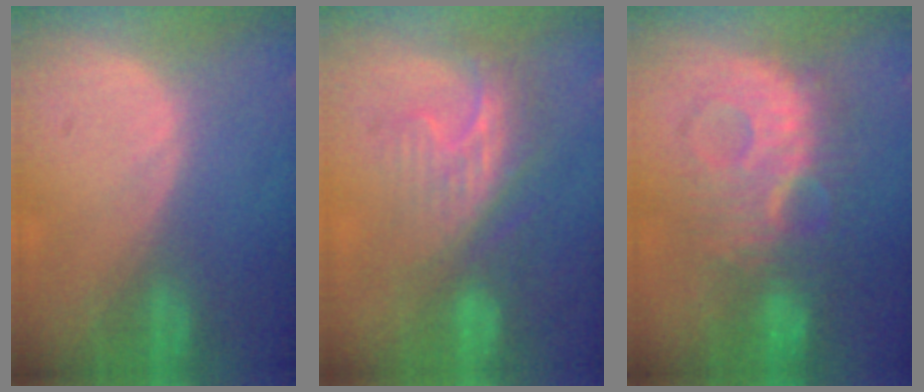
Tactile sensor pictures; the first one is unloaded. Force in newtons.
{"total": 8.7, "press": 7.5, "slide": 4.5}
{"total": 9.6, "press": 9.6, "slide": 0.1}